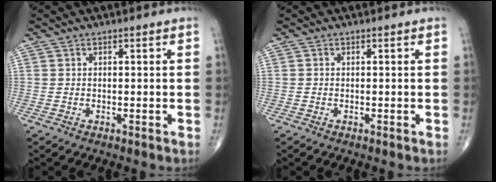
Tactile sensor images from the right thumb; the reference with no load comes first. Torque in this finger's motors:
{"motor_torque": [-0.17, 0.09, -0.28, -0.19, 0.02]}